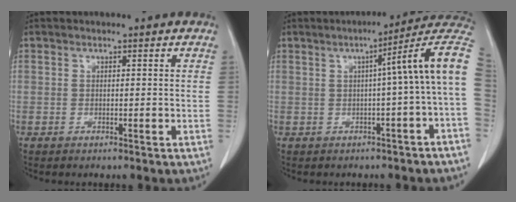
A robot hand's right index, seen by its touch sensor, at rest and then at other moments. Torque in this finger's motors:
{"motor_torque": [0.75, -0.39, 0.43, 0.10]}